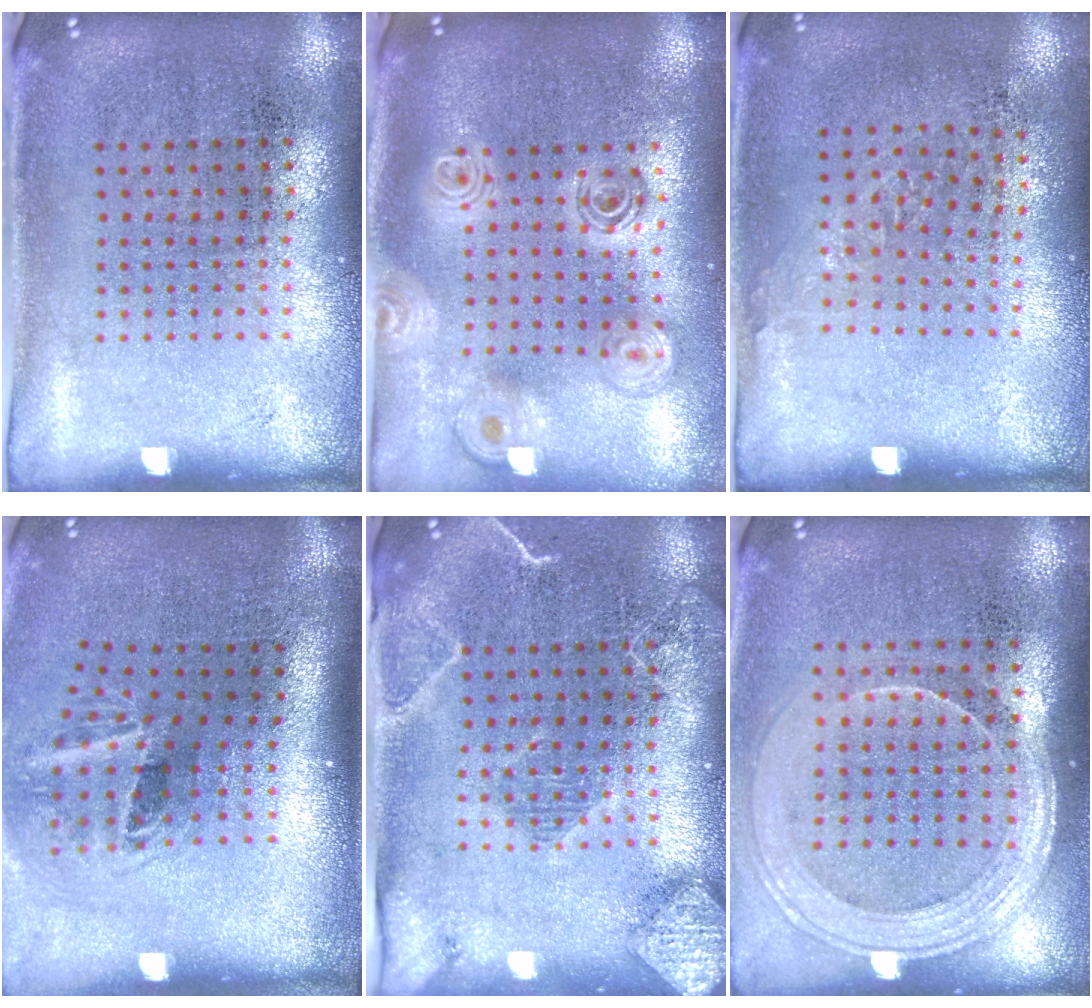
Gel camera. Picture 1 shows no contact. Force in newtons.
{"total": 2.2, "press": 1.8, "slide": 1.2}
{"total": 1.0, "press": 0.7, "slide": 0.6}
{"total": 2.0, "press": 1.2, "slide": 1.6}
{"total": 2.2, "press": 2.1, "slide": 0.6}
{"total": 1.9, "press": 1.6, "slide": 1.0}